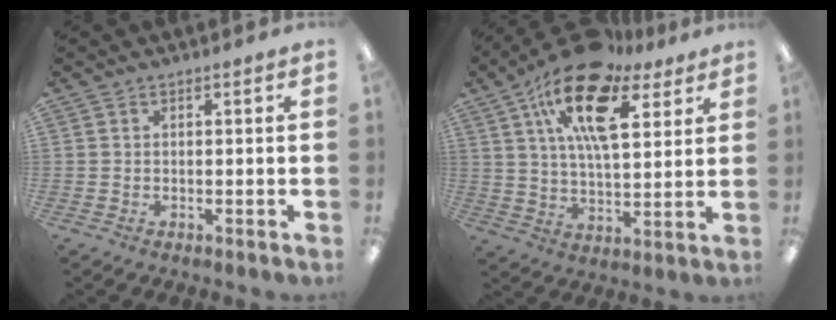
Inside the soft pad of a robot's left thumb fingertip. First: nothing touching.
{"total": 20.2, "force": [11.1, 9.1, 14.2], "torque": [-0.249, -0.042, 0.188]}